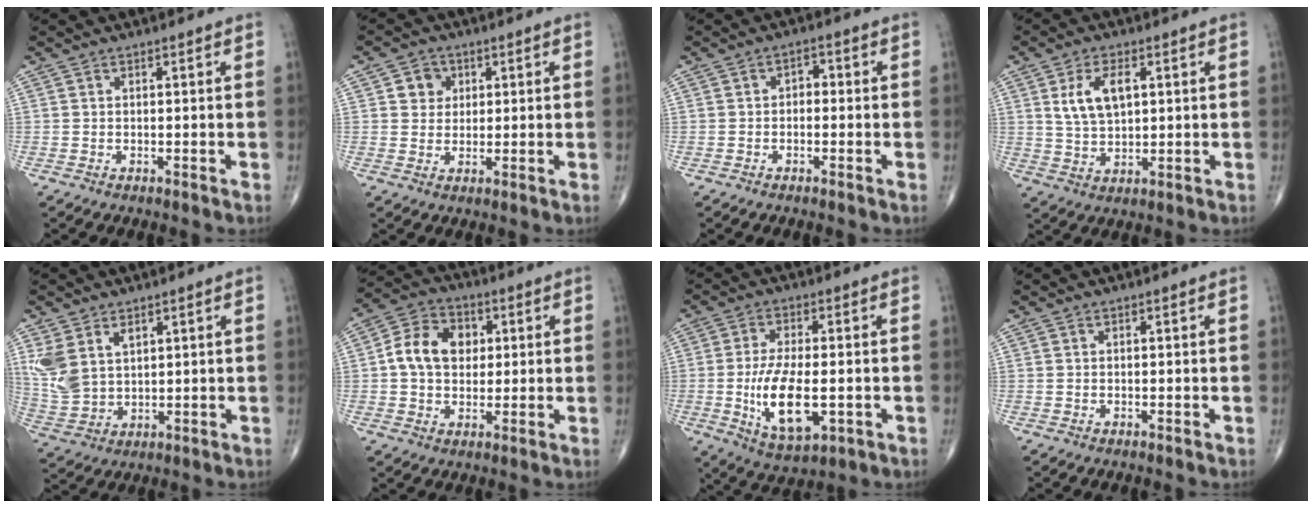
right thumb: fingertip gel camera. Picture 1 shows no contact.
{"total": 4.4, "force": [1.4, 3.9, 1.4], "torque": [0.001, -0.002, 0.020]}
{"total": 2.1, "force": [-0.3, 1.5, 1.4], "torque": [-0.008, 0.012, -0.014]}
{"total": 7.9, "force": [2.3, 4.2, 6.2], "torque": [-0.110, -0.005, 0.049]}
{"total": 8.8, "force": [3.8, 5.6, 5.6], "torque": [-0.115, -0.010, 0.091]}
{"total": 10.8, "force": [1.3, 8.2, 6.8], "torque": [-0.095, 0.014, 0.014]}
{"total": 12.5, "force": [-2.2, 5.6, 11.0], "torque": [-0.197, -0.009, -0.030]}
{"total": 0.0}